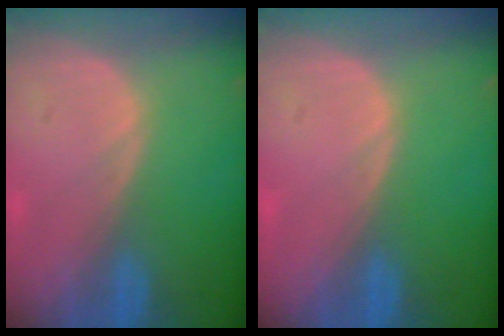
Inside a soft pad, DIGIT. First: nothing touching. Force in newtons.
{"total": 0.0}